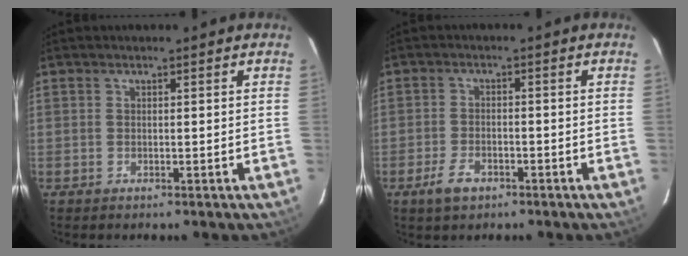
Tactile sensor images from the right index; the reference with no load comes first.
{"total": 4.7, "force": [-2.9, 2.6, 2.7], "torque": [-0.066, -0.002, -0.051]}